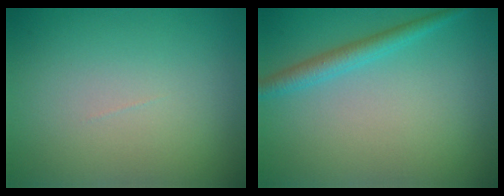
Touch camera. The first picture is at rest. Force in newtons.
{"total": 2.2, "press": 2.2, "slide": 0.1}